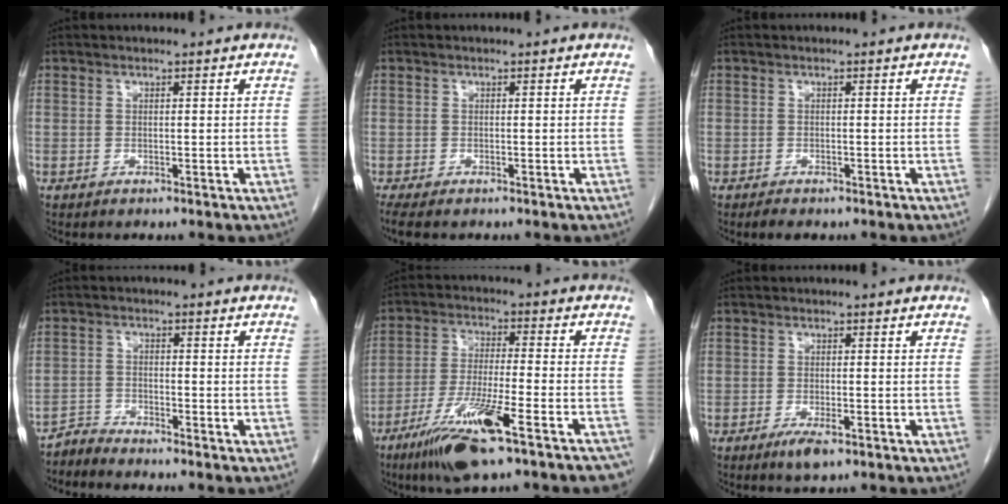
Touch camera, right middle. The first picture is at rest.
{"total": 3.3, "force": [-2.6, 0.9, 1.8], "torque": [-0.032, -0.010, -0.040]}
{"total": 1.5, "force": [-1.1, 0.5, 0.8], "torque": [-0.013, -0.003, -0.015]}
{"total": 2.4, "force": [-2.3, -0.4, -0.7], "torque": [0.022, -0.013, -0.046]}
{"total": 17.4, "force": [-11.0, 1.5, 13.4], "torque": [-0.191, -0.027, -0.186]}
{"total": 2.7, "force": [-1.5, 0.7, 2.2], "torque": [-0.037, -0.002, -0.023]}